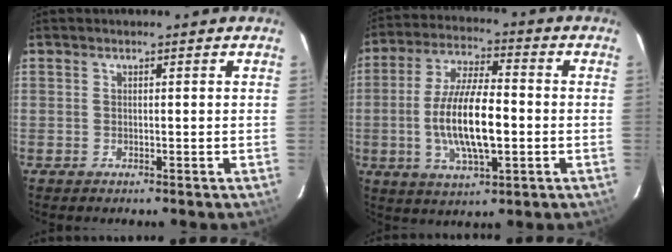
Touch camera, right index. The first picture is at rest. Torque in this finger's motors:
{"motor_torque": [1.17, -0.56, 1.05, 0.21]}